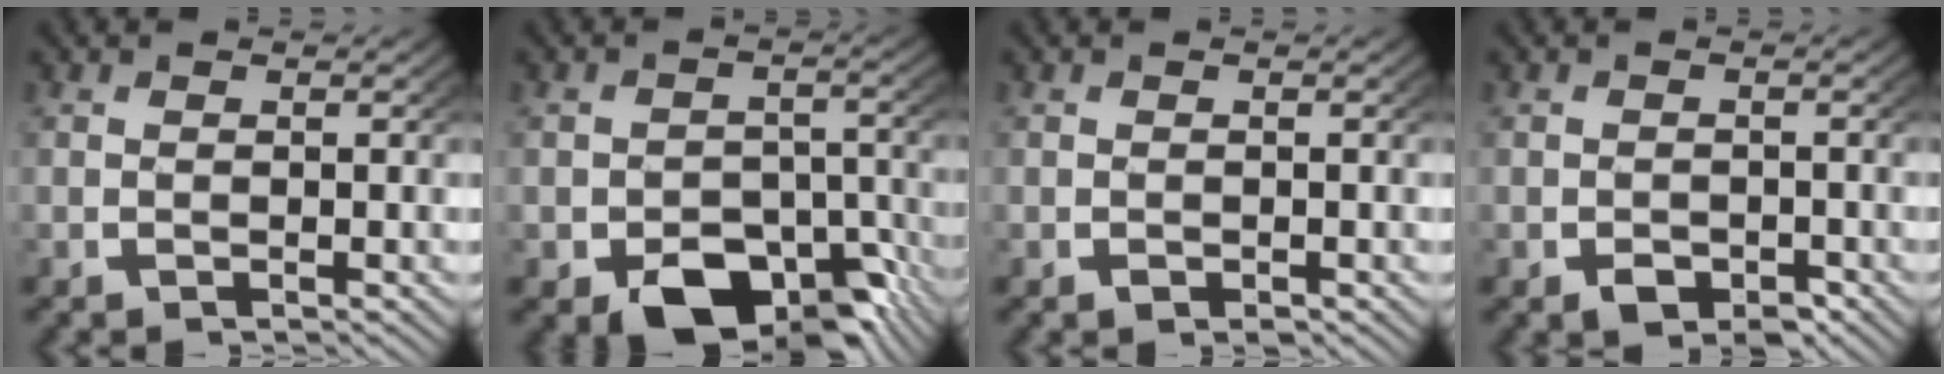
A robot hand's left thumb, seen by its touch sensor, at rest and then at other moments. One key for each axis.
{"total": 10.4, "fx": -5.9, "fy": 6.2, "fz": 5.9, "tx": -0.103, "ty": -0.058, "tz": -0.071}
{"total": 0.7, "fx": -0.3, "fy": 0.5, "fz": 0.4, "tx": -0.006, "ty": -0.006, "tz": -0.004}
{"total": 2.7, "fx": -1.4, "fy": 1.8, "fz": 1.5, "tx": -0.018, "ty": -0.019, "tz": -0.018}